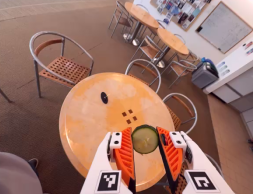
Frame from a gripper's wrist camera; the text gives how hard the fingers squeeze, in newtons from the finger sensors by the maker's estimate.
{"total": 8.7, "left": 8.7, "right": 8.8}